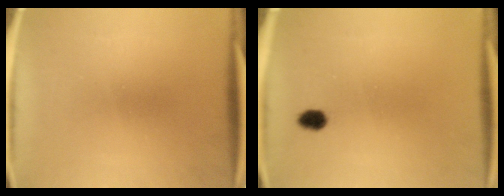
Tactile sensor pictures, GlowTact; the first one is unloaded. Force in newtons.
{"total": 2.3}